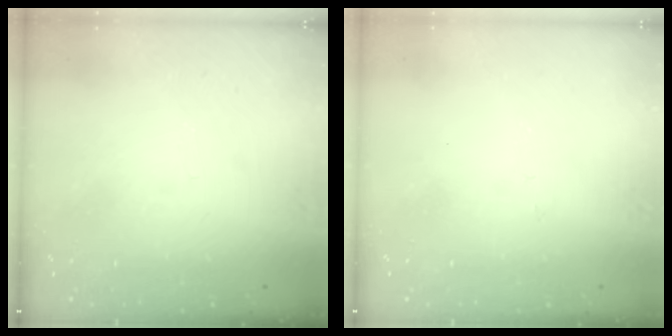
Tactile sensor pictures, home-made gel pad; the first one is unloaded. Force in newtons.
{"total": 2.8, "press": 2.8, "slide": 0.4}